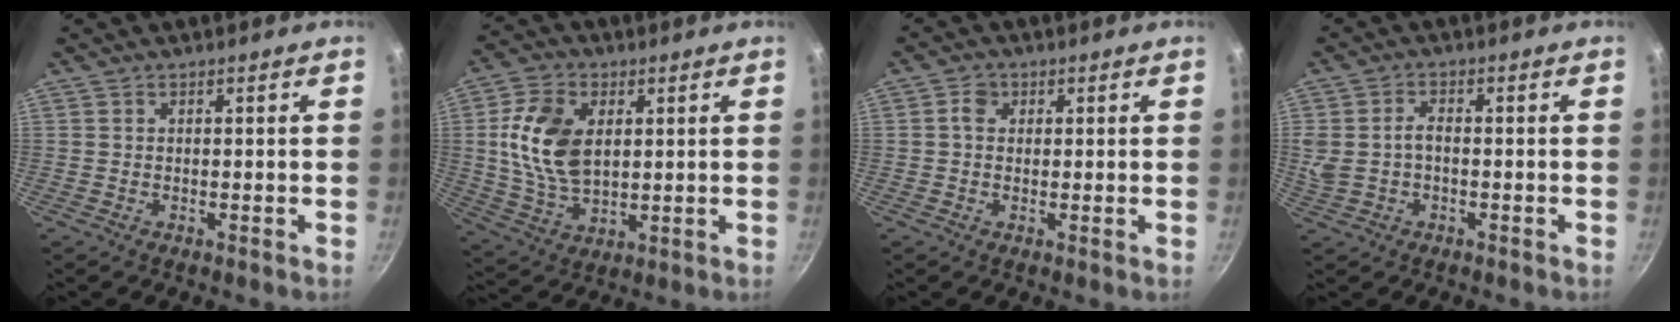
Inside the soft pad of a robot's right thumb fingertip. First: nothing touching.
{"total": 13.9, "force": [2.5, 8.8, 10.4], "torque": [-0.186, -0.009, 0.053]}
{"total": 2.8, "force": [0.6, 2.3, 1.4], "torque": [-0.008, 0.003, 0.006]}
{"total": 5.7, "force": [-0.2, 3.7, 4.3], "torque": [-0.086, 0.010, -0.003]}